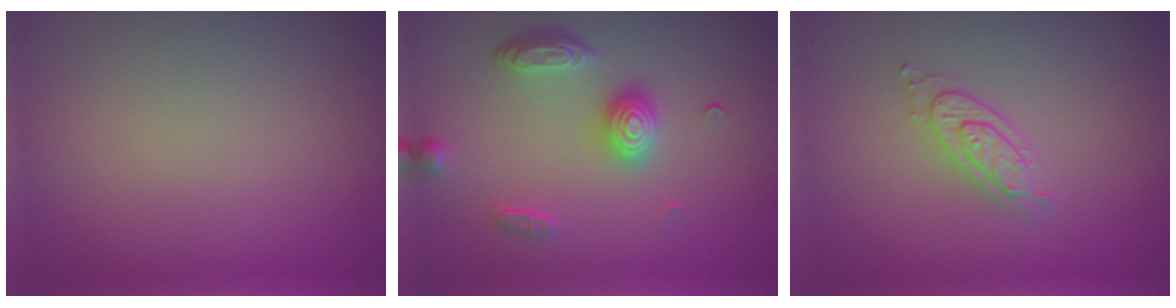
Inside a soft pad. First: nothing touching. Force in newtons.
{"total": 3.3, "press": 2.9, "slide": 1.6}
{"total": 2.2, "press": 2.1, "slide": 0.5}